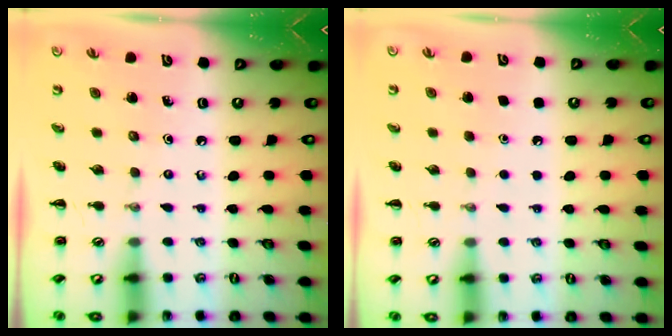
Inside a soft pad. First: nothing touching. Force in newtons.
{"total": 1.8, "press": 1.7, "slide": 0.1}